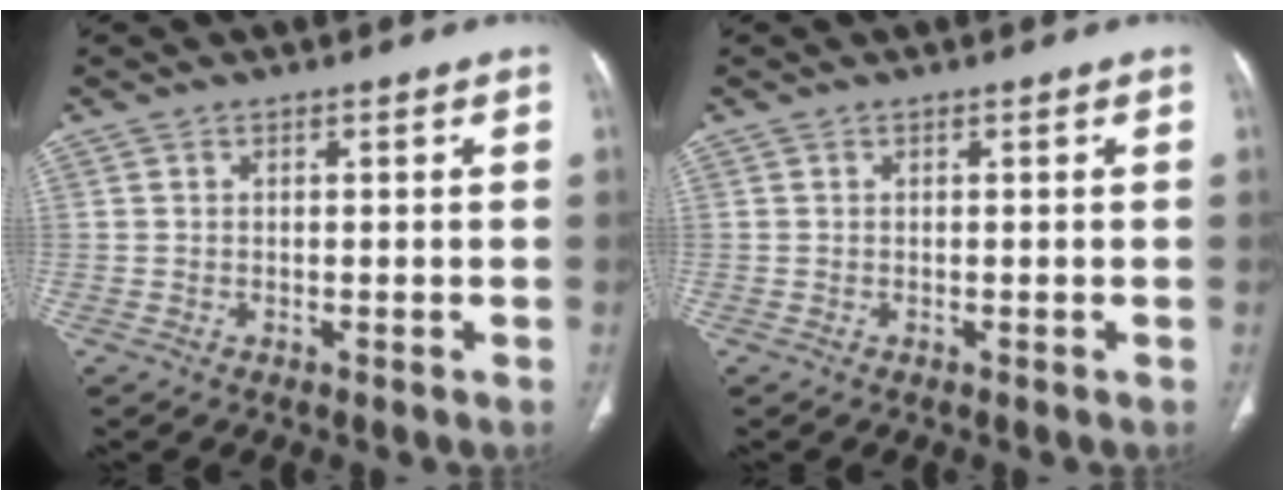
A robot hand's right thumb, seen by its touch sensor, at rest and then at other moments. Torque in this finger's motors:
{"motor_torque": [-0.42, -0.10, 0.37, -0.07, -0.03]}